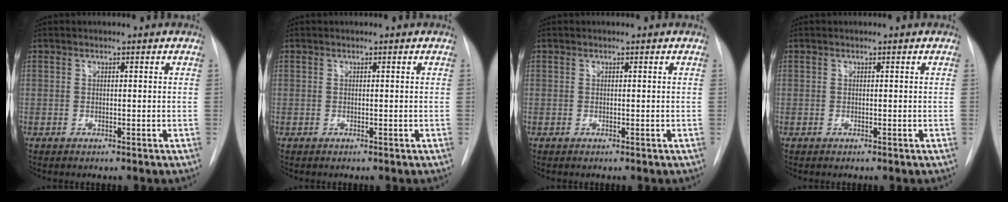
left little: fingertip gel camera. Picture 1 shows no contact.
{"total": 0.0}
{"total": 0.0}
{"total": 0.0}